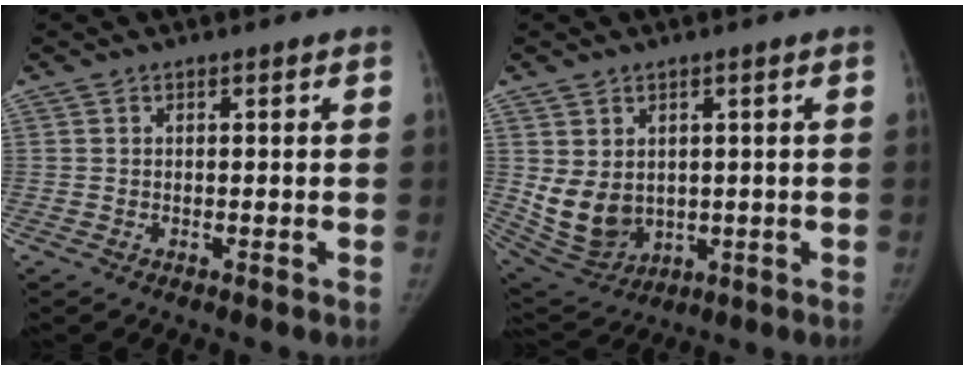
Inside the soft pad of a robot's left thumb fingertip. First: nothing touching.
{"total": 9.5, "force": [0.6, 7.5, 5.7], "torque": [-0.087, -0.015, 0.042]}